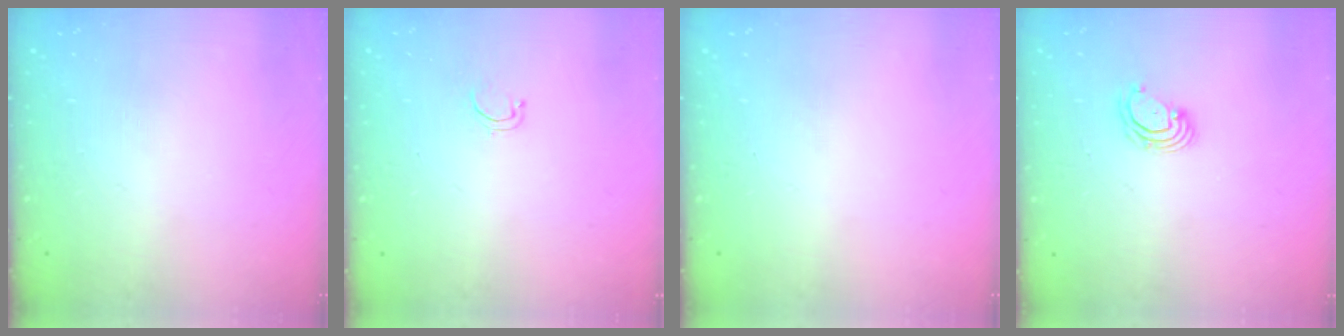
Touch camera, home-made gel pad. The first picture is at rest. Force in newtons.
{"total": 2.6, "press": 2.5, "slide": 0.4}
{"total": 0.0}
{"total": 3.4, "press": 3.4, "slide": 0.0}